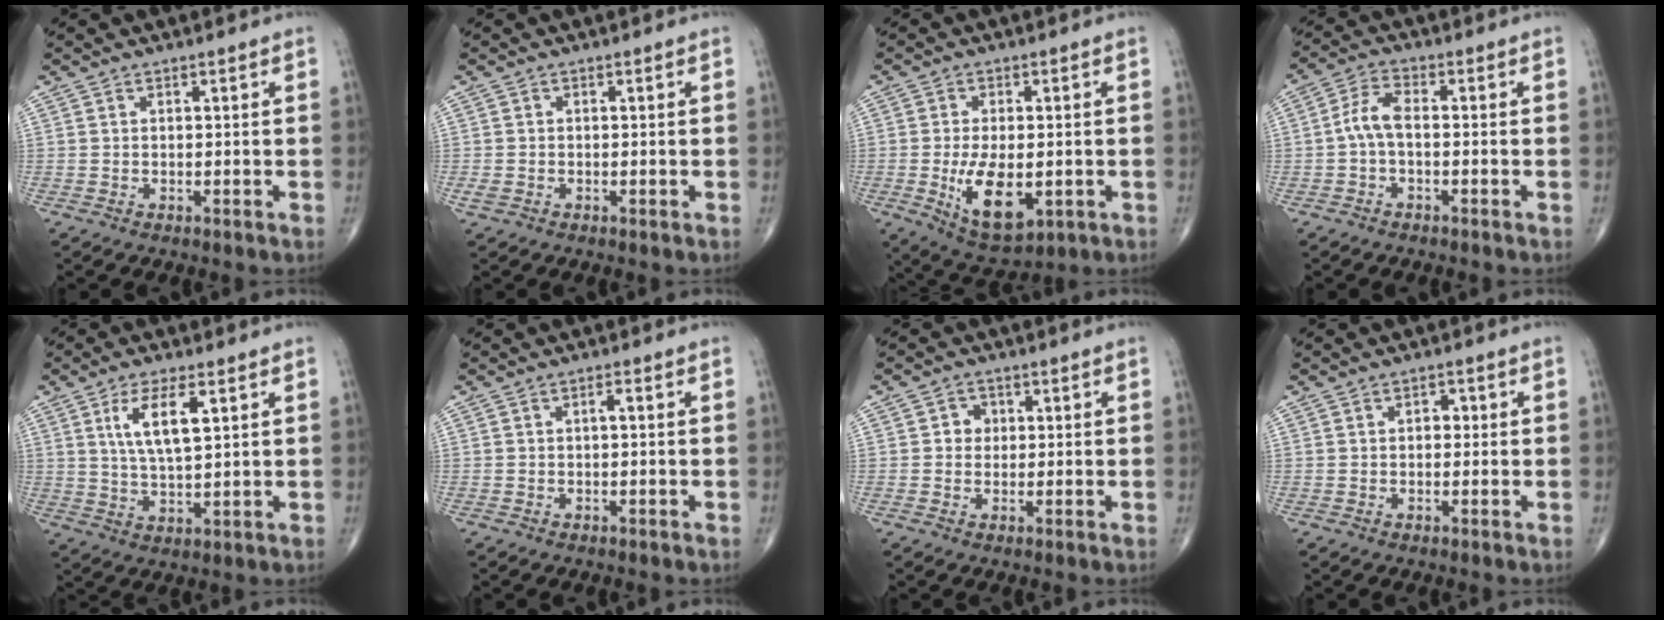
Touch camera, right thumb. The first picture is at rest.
{"total": 1.4, "force": [-0.5, 1.1, 0.8], "torque": [-0.021, 0.000, -0.009]}
{"total": 11.3, "force": [-2.2, 5.7, 9.5], "torque": [-0.153, -0.013, -0.022]}
{"total": 4.7, "force": [-0.8, 2.2, 4.1], "torque": [-0.086, 0.019, -0.025]}
{"total": 8.5, "force": [3.1, 2.8, 7.4], "torque": [-0.139, -0.011, 0.063]}
{"total": 1.0, "force": [-0.1, 0.3, 0.9], "torque": [-0.016, 0.002, -0.004]}
{"total": 2.8, "force": [0.3, 2.5, 1.1], "torque": [0.002, 0.006, -0.001]}
{"total": 1.9, "force": [0.2, 1.3, 1.3], "torque": [-0.012, 0.006, -0.001]}